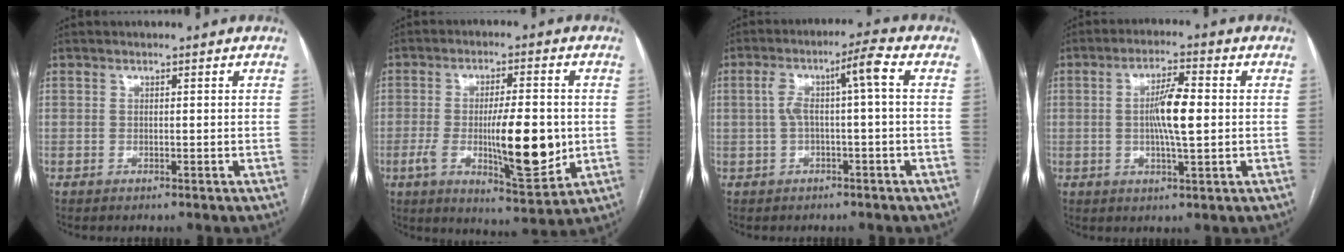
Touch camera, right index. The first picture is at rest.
{"total": 13.7, "force": [-1.7, 3.3, 13.2], "torque": [-0.222, -0.007, -0.021]}
{"total": 6.4, "force": [0.5, 0.3, 6.4], "torque": [-0.116, 0.032, 0.013]}
{"total": 7.3, "force": [0.0, 0.9, 7.2], "torque": [-0.134, 0.005, -0.002]}